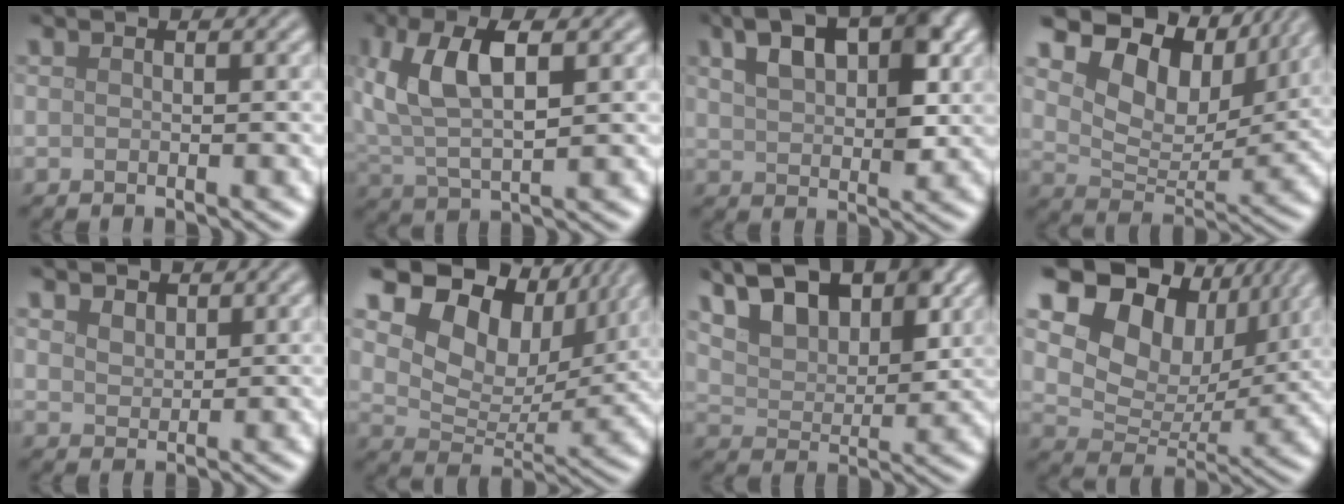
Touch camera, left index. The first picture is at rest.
{"total": 7.8, "force": [2.4, 3.4, 6.5], "torque": [-0.135, 0.013, 0.039]}
{"total": 8.7, "force": [3.5, 4.4, 6.6], "torque": [-0.108, 0.018, 0.054]}
{"total": 10.6, "force": [6.5, 5.9, 5.9], "torque": [-0.111, -0.003, 0.113]}
{"total": 1.9, "force": [1.4, 1.1, 0.6], "torque": [-0.019, -0.001, 0.028]}
{"total": 11.9, "force": [6.9, 7.1, 6.5], "torque": [-0.122, 0.005, 0.120]}
{"total": 11.2, "force": [6.6, 5.9, 6.8], "torque": [-0.124, 0.028, 0.097]}
{"total": 13.3, "force": [7.4, 8.5, 7.2], "torque": [-0.142, 0.023, 0.129]}